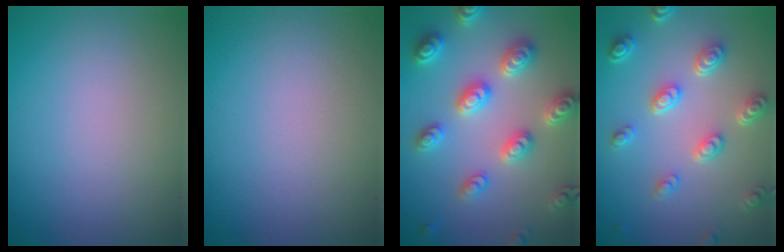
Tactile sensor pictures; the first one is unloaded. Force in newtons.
{"total": 0.0}
{"total": 4.5, "press": 4.4, "slide": 1.2}
{"total": 4.5, "press": 3.4, "slide": 3.0}